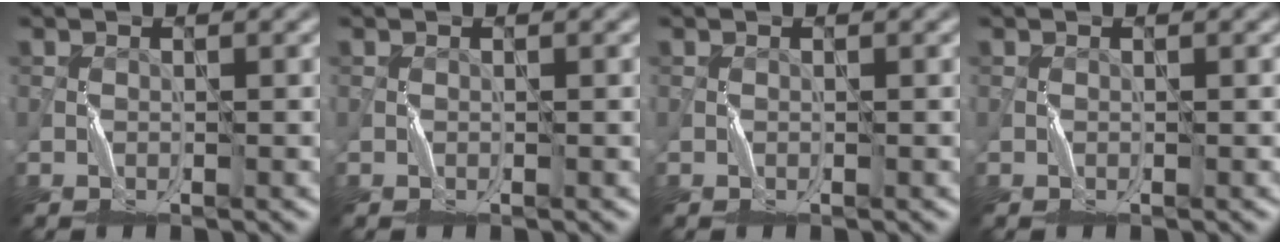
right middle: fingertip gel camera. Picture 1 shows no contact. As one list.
[{"total": 0.0}, {"total": 0.0}, {"total": 0.0}]